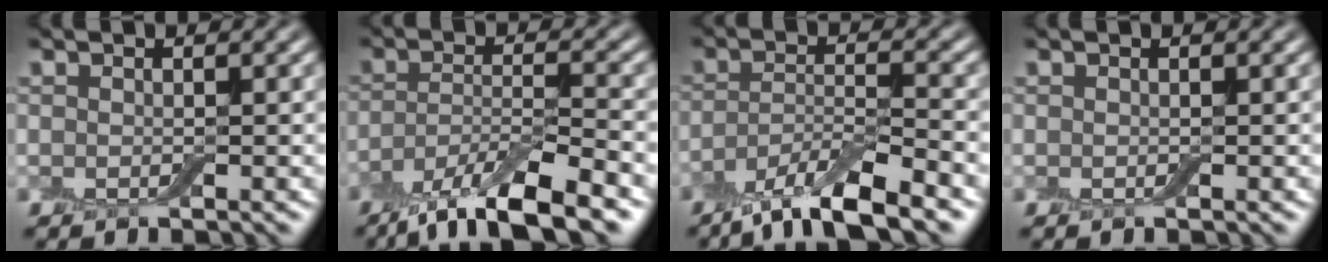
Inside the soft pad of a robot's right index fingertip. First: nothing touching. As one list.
[{"total": 7.7, "force": [-5.3, 2.1, 5.1], "torque": [-0.086, -0.007, -0.097]}, {"total": 7.0, "force": [-5.0, 1.7, 4.6], "torque": [-0.080, -0.005, -0.095]}, {"total": 0.0}]